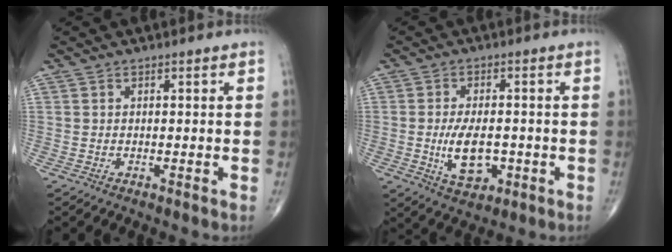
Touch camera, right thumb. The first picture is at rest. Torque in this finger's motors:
{"motor_torque": [1.74, 1.26, 1.05, 0.18, 0.25]}